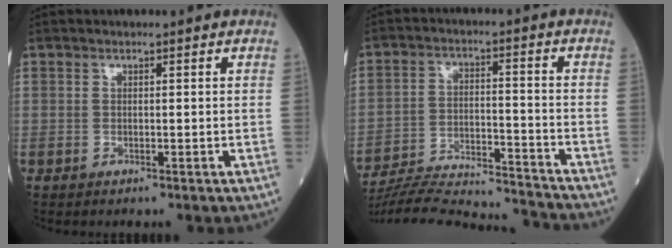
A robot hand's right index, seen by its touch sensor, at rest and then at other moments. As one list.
[{"total": 18.8, "force": [-18.3, 0.8, 4.3], "torque": [-0.094, 0.001, -0.275]}]